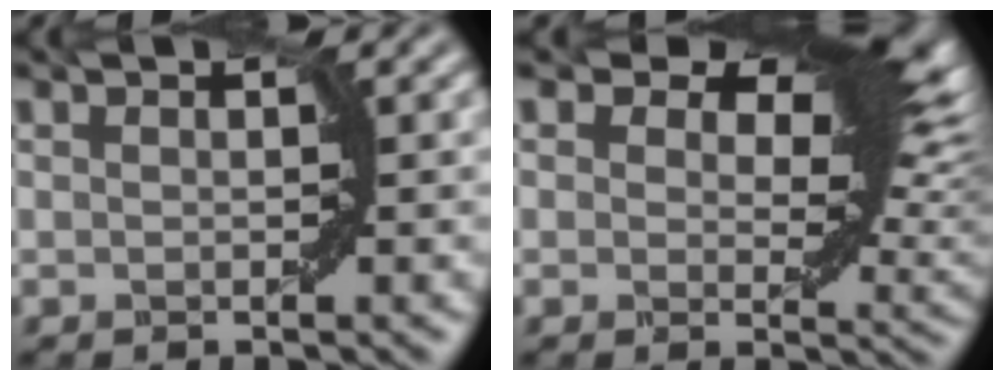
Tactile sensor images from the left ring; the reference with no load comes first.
{"total": 11.3, "force": [5.8, 5.6, 8.0], "torque": [-0.102, 0.002, 0.087]}